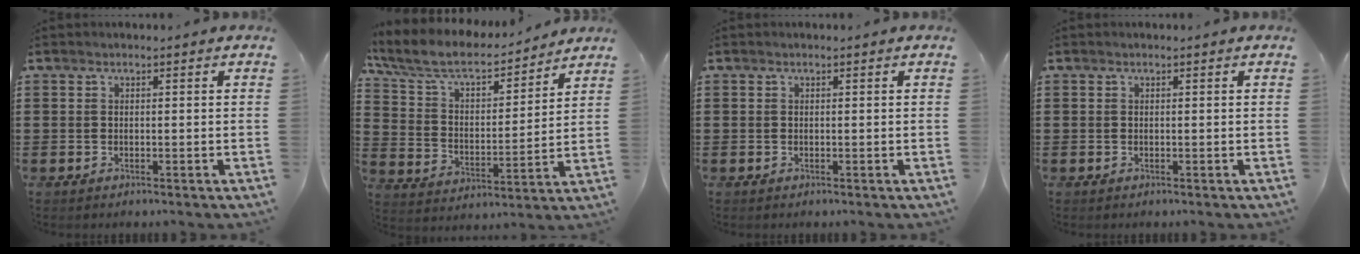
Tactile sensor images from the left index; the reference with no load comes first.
{"total": 7.6, "force": [6.5, 2.3, 3.3], "torque": [-0.093, -0.039, 0.109]}
{"total": 0.0}
{"total": 0.0}